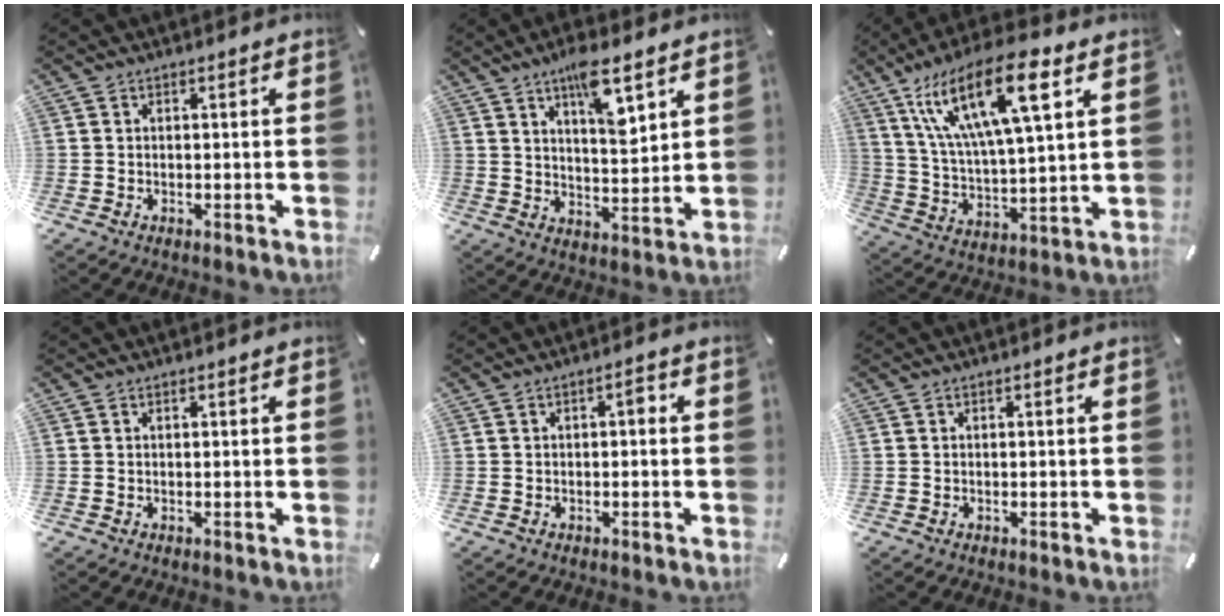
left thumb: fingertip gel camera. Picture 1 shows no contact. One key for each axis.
{"total": 9.8, "fx": 6.6, "fy": 2.6, "fz": 6.8, "tx": -0.109, "ty": -0.038, "tz": 0.109}
{"total": 20.4, "fx": 10.5, "fy": 6.4, "fz": 16.2, "tx": -0.318, "ty": -0.032, "tz": 0.167}
{"total": 0.0}
{"total": 2.1, "fx": 0.0, "fy": 0.8, "fz": 2.0, "tx": -0.040, "ty": 0.010, "tz": -0.003}
{"total": 0.0}